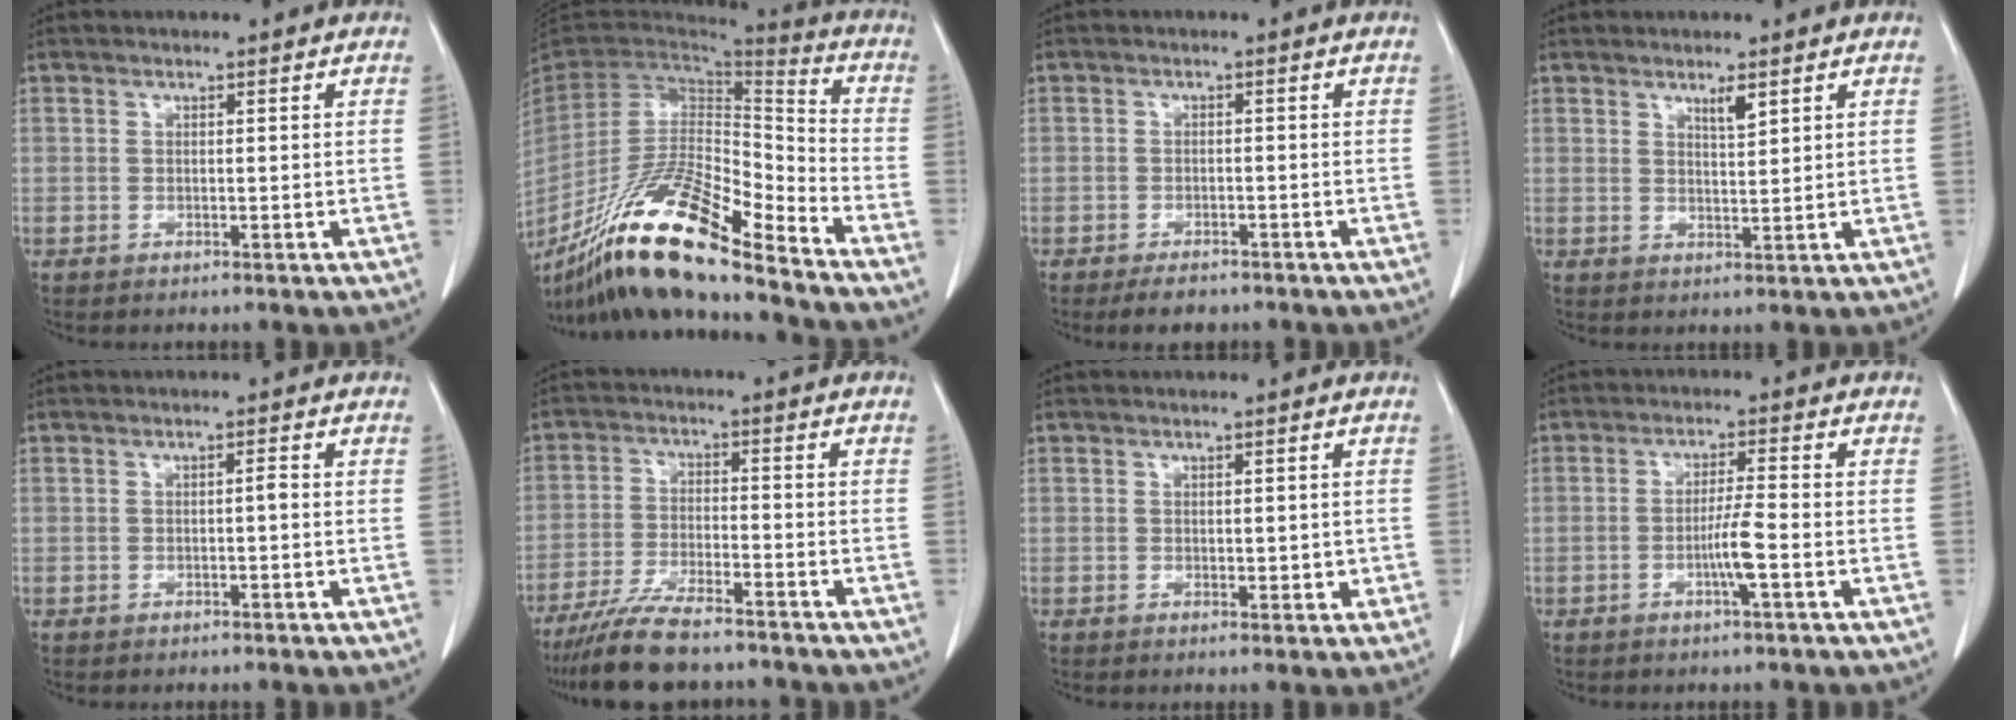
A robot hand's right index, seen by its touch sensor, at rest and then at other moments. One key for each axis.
{"total": 22.7, "fx": -16.9, "fy": 2.4, "fz": 15.0, "tx": -0.293, "ty": -0.030, "tz": -0.316}
{"total": 3.4, "fx": -2.6, "fy": 1.8, "fz": 1.2, "tx": -0.019, "ty": 0.001, "tz": -0.035}
{"total": 2.4, "fx": 1.6, "fy": 0.3, "fz": 1.8, "tx": -0.033, "ty": -0.005, "tz": 0.030}
{"total": 0.5, "fx": -0.1, "fy": 0.0, "fz": 0.5, "tx": -0.007, "ty": 0.002, "tz": -0.003}
{"total": 10.2, "fx": -8.8, "fy": 1.5, "fz": 5.0, "tx": -0.087, "ty": -0.026, "tz": -0.149}
{"total": 1.9, "fx": 0.0, "fy": 1.1, "fz": 1.6, "tx": -0.018, "ty": -0.001, "tz": 0.006}
{"total": 4.2, "fx": -1.5, "fy": -0.4, "fz": 4.0, "tx": -0.074, "ty": -0.004, "tz": -0.028}